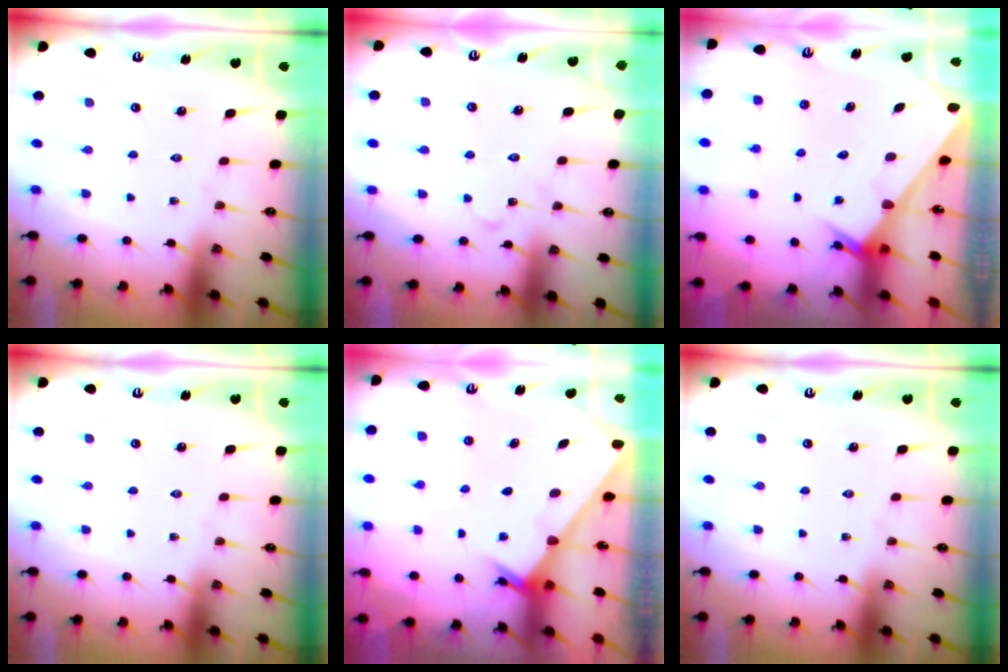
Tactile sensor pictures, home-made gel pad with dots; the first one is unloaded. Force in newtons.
{"total": 5.0, "press": 5.0, "slide": 0.4}
{"total": 2.3, "press": 2.3, "slide": 0.1}
{"total": 0.0}
{"total": 2.4, "press": 2.4, "slide": 0.2}
{"total": 0.0}